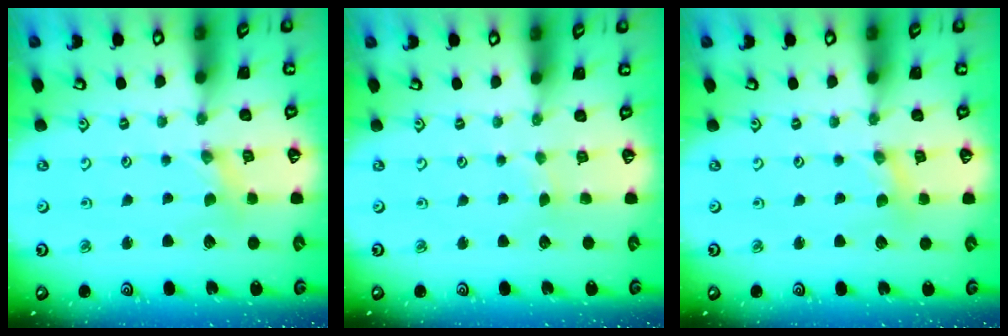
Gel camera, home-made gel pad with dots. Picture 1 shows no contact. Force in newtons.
{"total": 1.0, "press": 0.9, "slide": 0.2}
{"total": 0.7, "press": 0.7, "slide": 0.1}